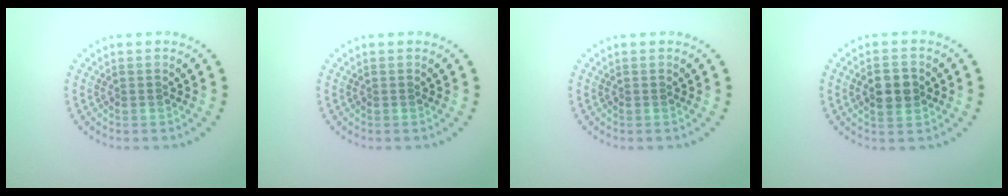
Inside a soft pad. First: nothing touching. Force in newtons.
{"total": 0.0}
{"total": 0.0}
{"total": 3.3, "press": 3.3, "slide": 0.5}